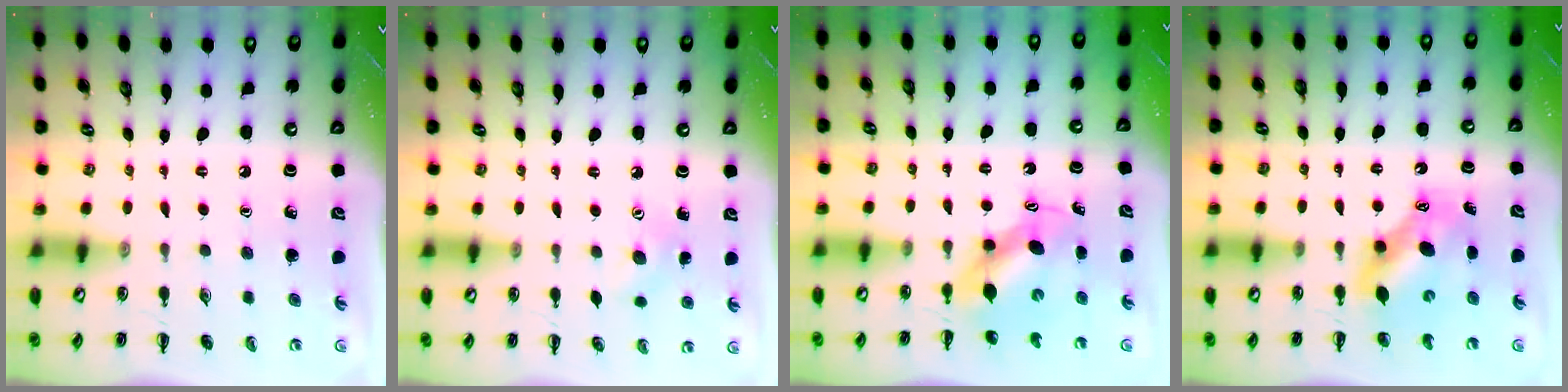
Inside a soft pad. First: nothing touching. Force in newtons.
{"total": 6.4, "press": 6.2, "slide": 1.4}
{"total": 6.7, "press": 6.5, "slide": 1.4}
{"total": 6.9, "press": 6.7, "slide": 1.6}